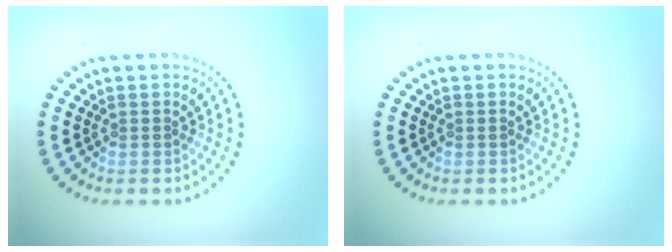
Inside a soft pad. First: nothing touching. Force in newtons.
{"total": 0.0}